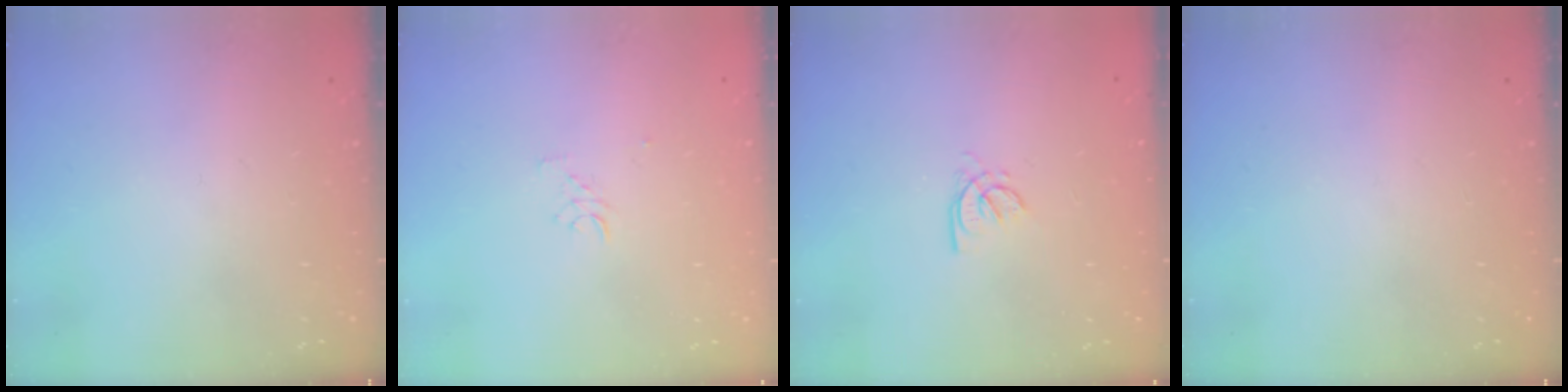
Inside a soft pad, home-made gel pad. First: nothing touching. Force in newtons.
{"total": 2.6, "press": 2.6, "slide": 0.1}
{"total": 1.6, "press": 1.6, "slide": 0.3}
{"total": 0.0}